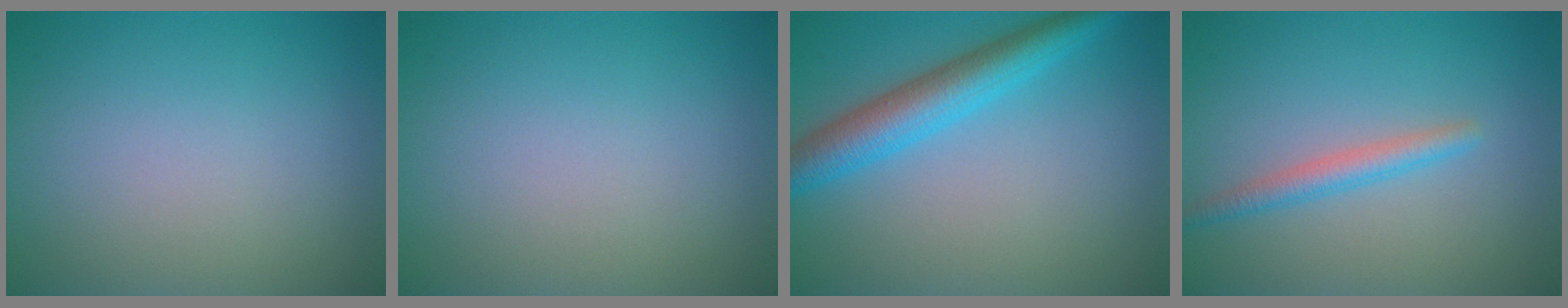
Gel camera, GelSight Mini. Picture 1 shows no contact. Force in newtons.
{"total": 0.0}
{"total": 5.2, "press": 5.2, "slide": 0.2}
{"total": 2.1, "press": 2.1, "slide": 0.1}